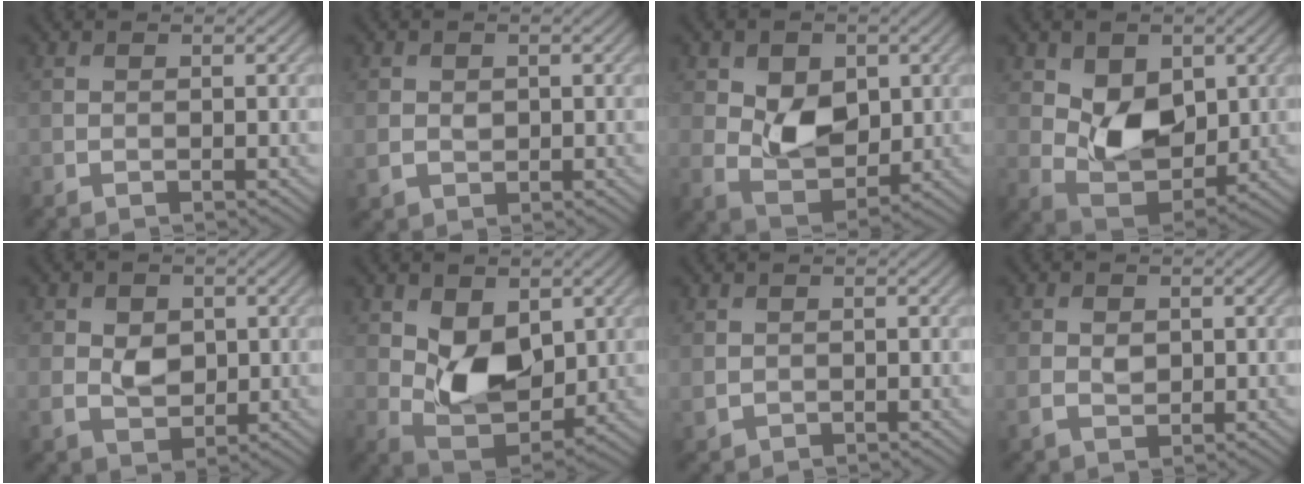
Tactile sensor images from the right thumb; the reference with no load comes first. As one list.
[{"total": 2.3, "force": [0.0, 1.9, 1.2], "torque": [-0.031, -0.007, 0.002]}, {"total": 7.2, "force": [1.3, 4.9, 5.1], "torque": [-0.093, -0.010, 0.023]}, {"total": 7.8, "force": [1.9, 5.3, 5.4], "torque": [-0.104, -0.017, 0.037]}, {"total": 4.2, "force": [0.4, 3.3, 2.5], "torque": [-0.052, -0.006, 0.003]}, {"total": 8.5, "force": [1.8, 5.4, 6.3], "torque": [-0.123, -0.016, 0.037]}, {"total": 1.4, "force": [0.1, 1.2, 0.6], "torque": [-0.019, -0.007, 0.006]}, {"total": 2.6, "force": [0.1, 2.0, 1.7], "torque": [-0.036, -0.003, 0.003]}]